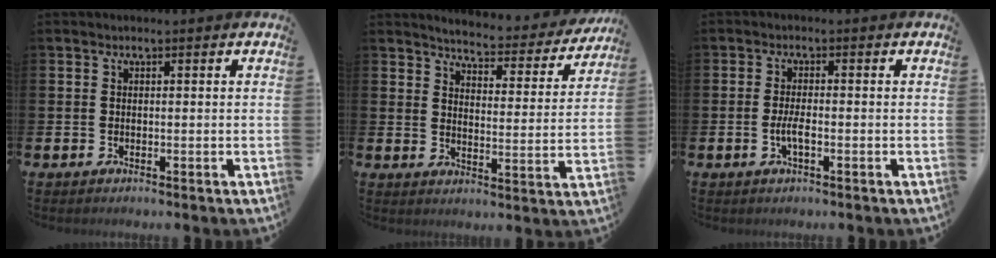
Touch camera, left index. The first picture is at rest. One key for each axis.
{"total": 4.3, "fx": 4.3, "fy": 0.5, "fz": 0.6, "tx": -0.033, "ty": -0.039, "tz": 0.067}
{"total": 2.5, "fx": -0.8, "fy": 0.7, "fz": 2.2, "tx": -0.047, "ty": 0.005, "tz": -0.013}